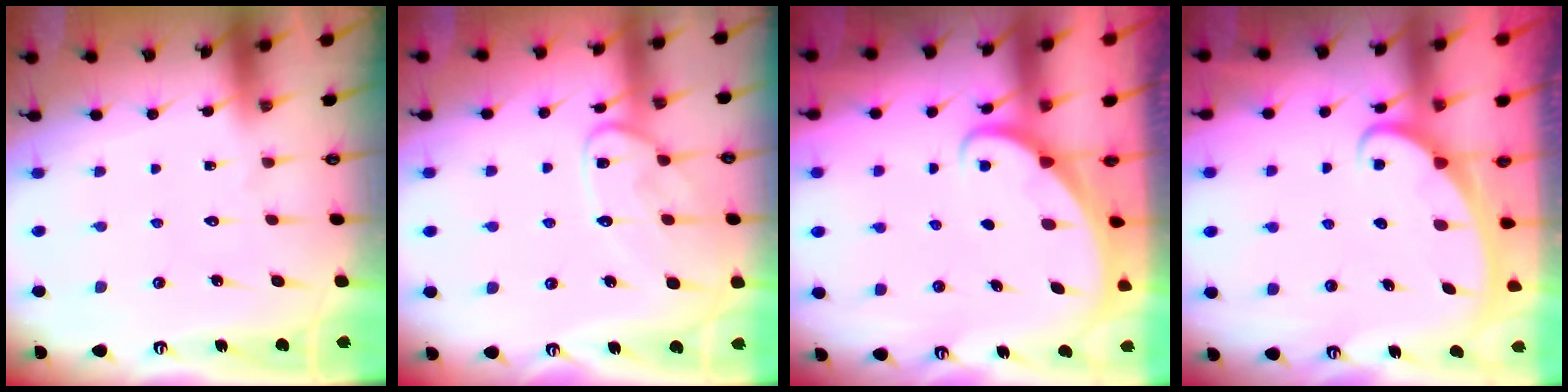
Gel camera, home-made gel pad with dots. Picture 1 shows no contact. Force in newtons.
{"total": 12.0, "press": 12.0, "slide": 0.9}
{"total": 1.6, "press": 1.6, "slide": 0.1}
{"total": 2.5, "press": 2.5, "slide": 0.3}